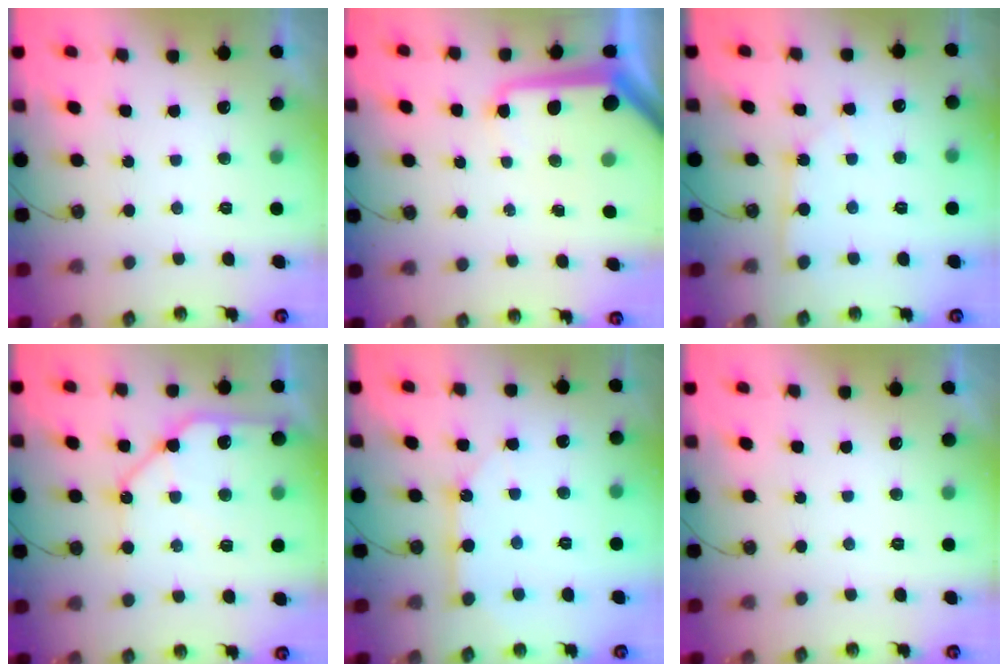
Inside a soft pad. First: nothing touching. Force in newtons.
{"total": 12.8, "press": 12.7, "slide": 1.3}
{"total": 3.2, "press": 3.2, "slide": 0.5}
{"total": 13.1, "press": 13.0, "slide": 1.9}
{"total": 9.2, "press": 9.2, "slide": 0.7}
{"total": 0.0}